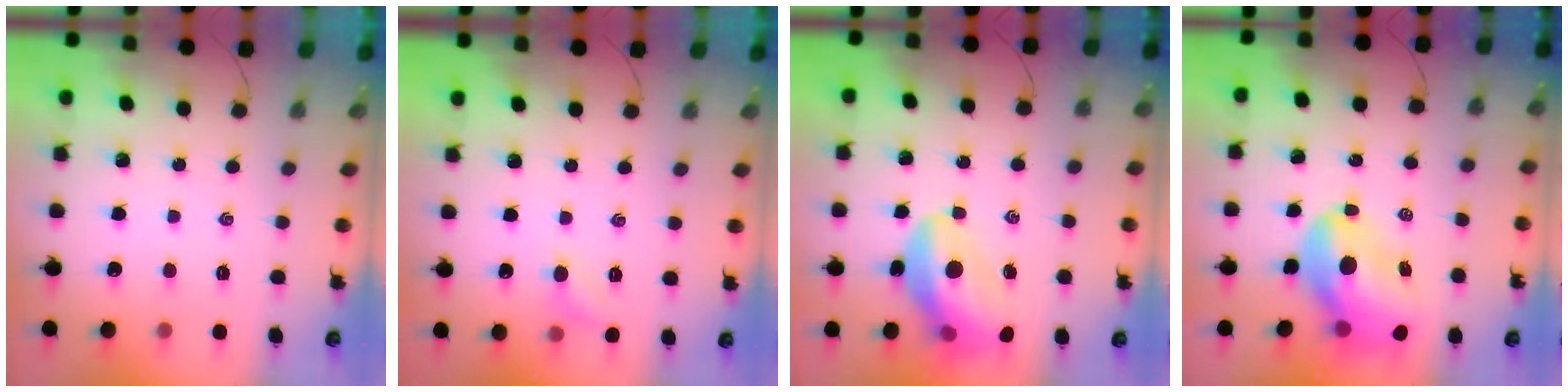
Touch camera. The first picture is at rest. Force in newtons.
{"total": 5.7, "press": 5.4, "slide": 1.7}
{"total": 15.0, "press": 14.4, "slide": 3.9}
{"total": 12.6, "press": 12.1, "slide": 3.4}